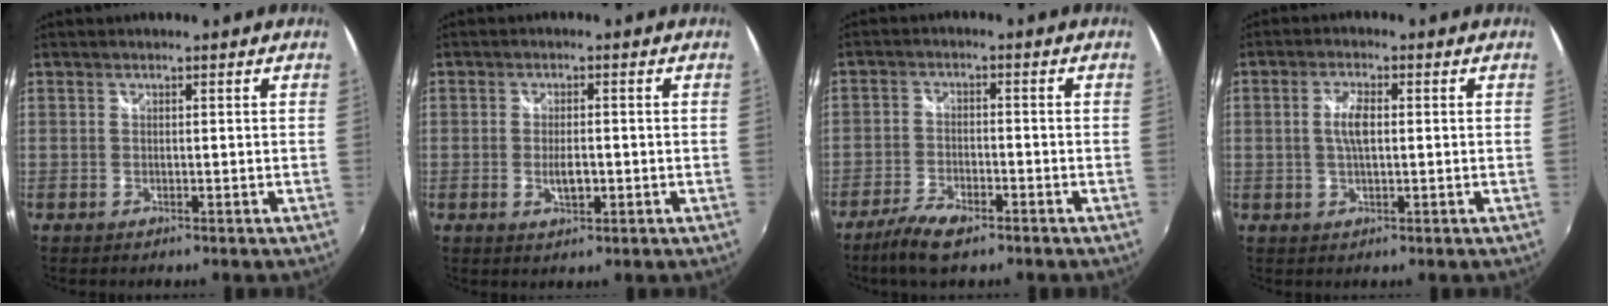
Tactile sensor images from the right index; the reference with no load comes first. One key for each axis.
{"total": 3.3, "fx": -0.7, "fy": 1.5, "fz": 2.9, "tx": -0.052, "ty": -0.004, "tz": -0.012}
{"total": 7.2, "fx": -5.2, "fy": 2.4, "fz": 4.4, "tx": -0.112, "ty": -0.013, "tz": -0.101}
{"total": 4.1, "fx": 0.3, "fy": 1.5, "fz": 3.8, "tx": -0.075, "ty": 0.003, "tz": 0.005}